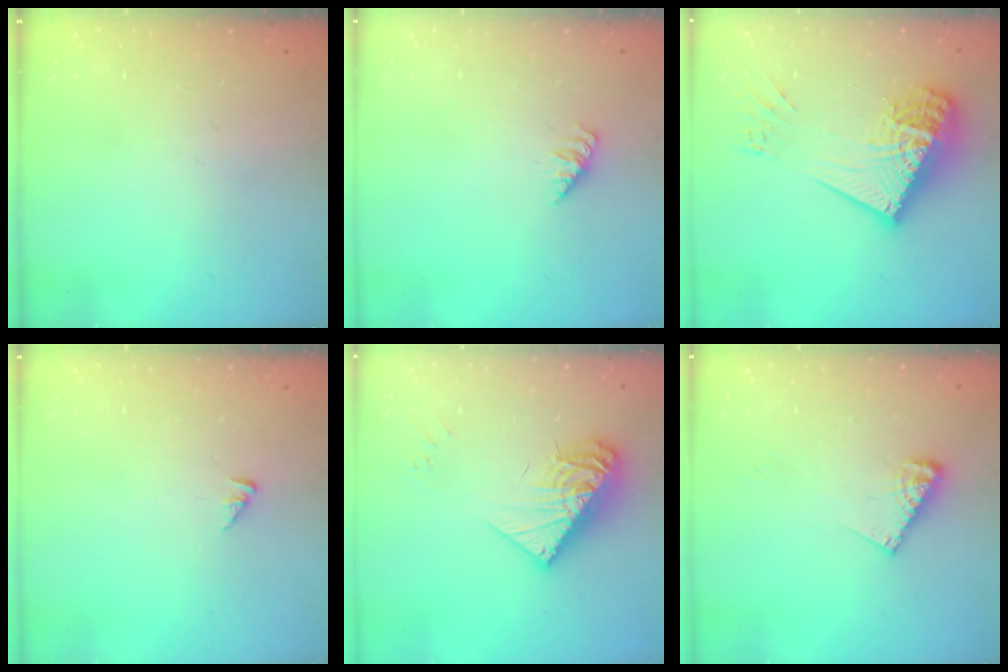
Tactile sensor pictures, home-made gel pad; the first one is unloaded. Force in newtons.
{"total": 1.4, "press": 1.4, "slide": 0.3}
{"total": 21.5, "press": 21.3, "slide": 2.7}
{"total": 0.7, "press": 0.7, "slide": 0.1}
{"total": 15.6, "press": 15.5, "slide": 1.9}
{"total": 7.3, "press": 7.3, "slide": 0.0}